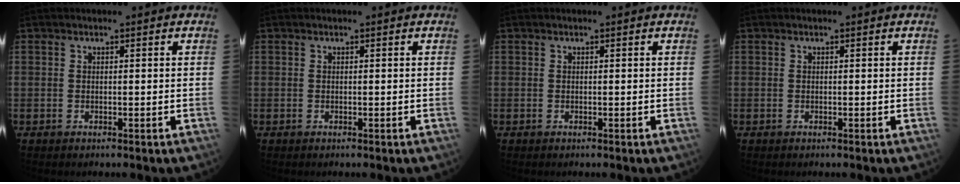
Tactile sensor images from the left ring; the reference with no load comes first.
{"total": 0.0}
{"total": 0.0}
{"total": 0.0}